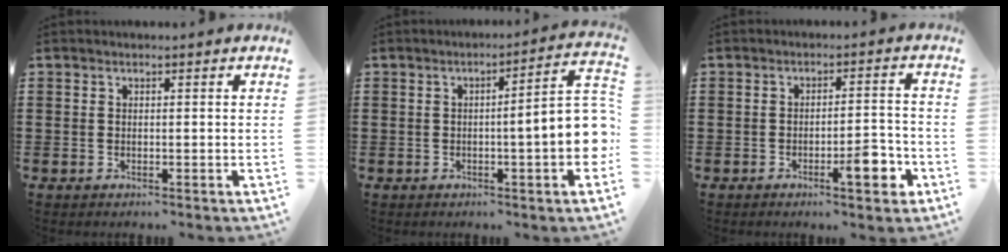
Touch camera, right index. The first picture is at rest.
{"total": 8.8, "force": [-1.1, 1.1, 8.7], "torque": [-0.120, -0.011, -0.021]}
{"total": 6.3, "force": [-3.0, 1.5, 5.3], "torque": [-0.064, -0.005, -0.049]}